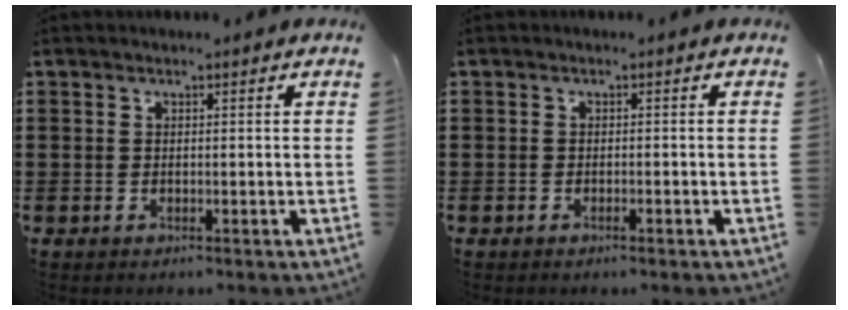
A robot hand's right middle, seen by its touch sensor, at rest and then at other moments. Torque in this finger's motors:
{"motor_torque": [-0.37, -0.05, 0.04, 0.00]}